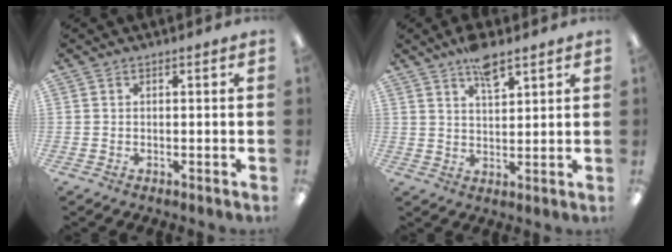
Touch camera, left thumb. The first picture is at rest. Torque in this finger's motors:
{"motor_torque": [2.89, 1.10, 0.69, -0.52, 0.02]}